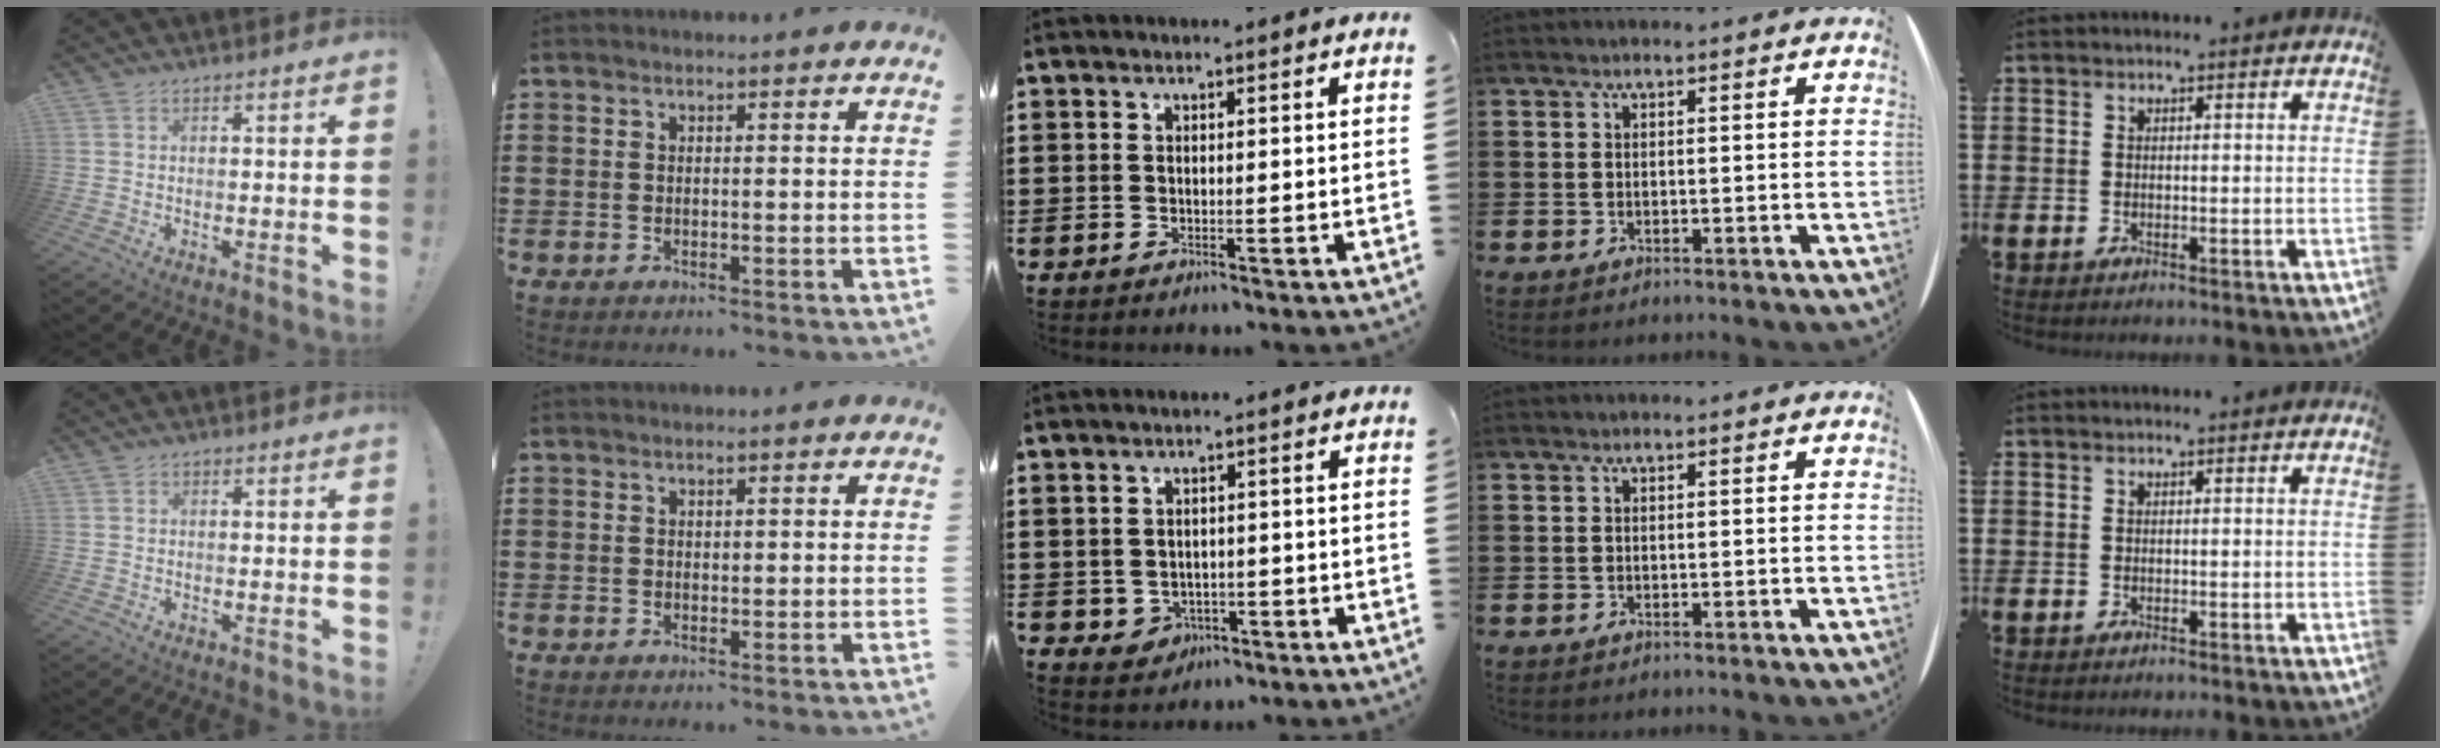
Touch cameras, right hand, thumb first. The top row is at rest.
{"thumb": {"total": 0.6, "force": [-0.3, 0.5, 0.1], "torque": [-0.003, 0.001, -0.006]}, "index": {"total": 0.6, "force": [0.3, 0.4, 0.2], "torque": [-0.005, 0.002, 0.006]}, "middle": {"total": 1.8, "force": [-0.6, 1.6, 0.3], "torque": [-0.017, -0.002, -0.015]}}